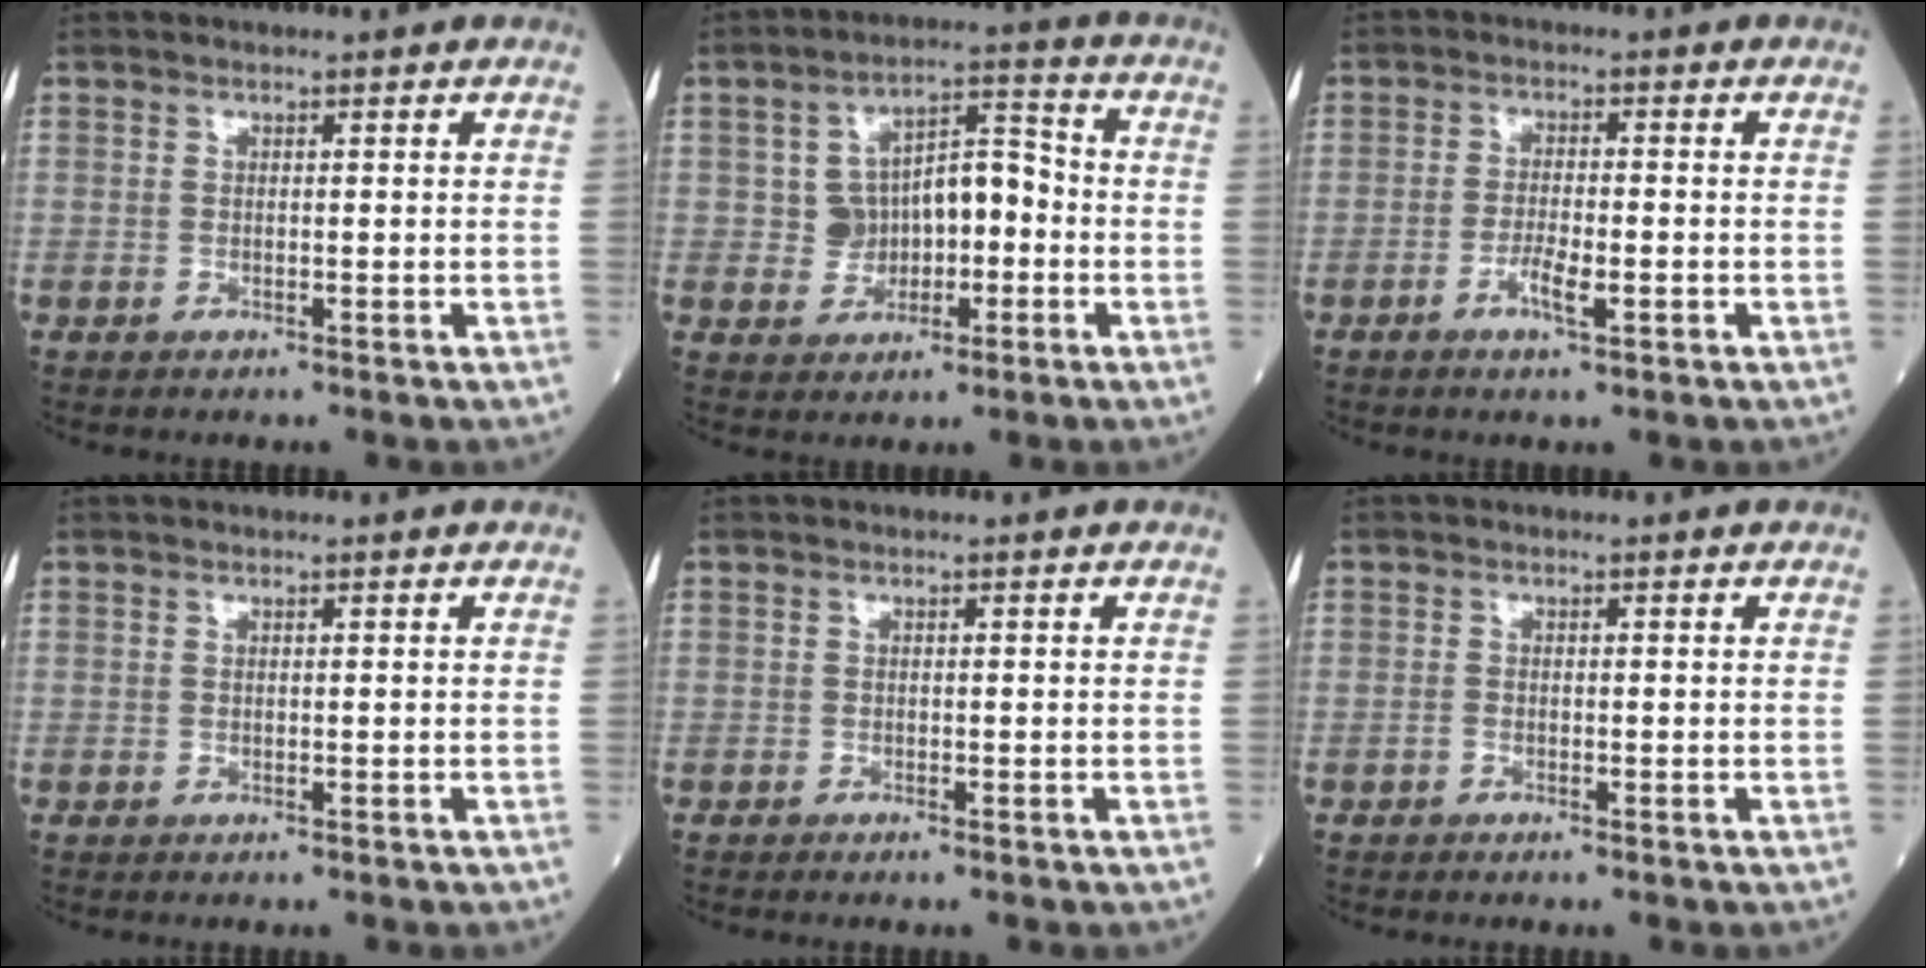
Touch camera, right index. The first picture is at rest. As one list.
[{"total": 7.9, "force": [-1.2, 5.5, 5.5], "torque": [-0.085, 0.033, -0.017]}, {"total": 3.8, "force": [-1.6, 0.7, 3.3], "torque": [-0.063, 0.001, -0.029]}, {"total": 0.0}, {"total": 0.6, "force": [-0.6, 0.1, 0.2], "torque": [-0.006, 0.000, -0.011]}, {"total": 0.6, "force": [-0.5, 0.2, 0.2], "torque": [-0.005, 0.001, -0.010]}]